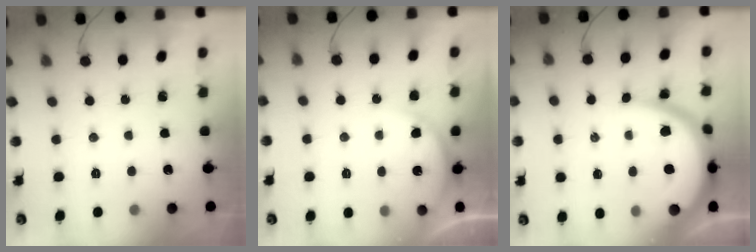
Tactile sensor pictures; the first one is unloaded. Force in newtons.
{"total": 6.3, "press": 6.3, "slide": 0.3}
{"total": 12.5, "press": 12.5, "slide": 1.0}